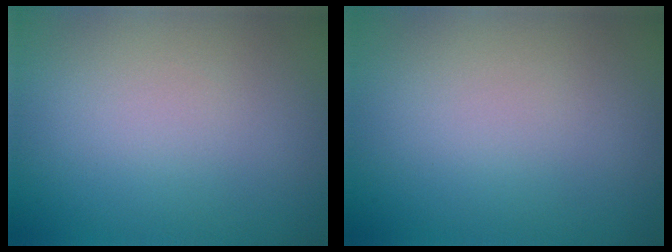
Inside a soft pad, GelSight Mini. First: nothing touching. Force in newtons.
{"total": 0.0}